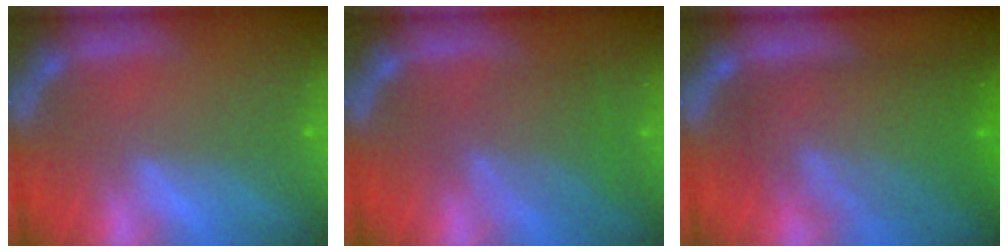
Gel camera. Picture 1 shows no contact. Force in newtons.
{"total": 4.6}
{"total": 9.6}